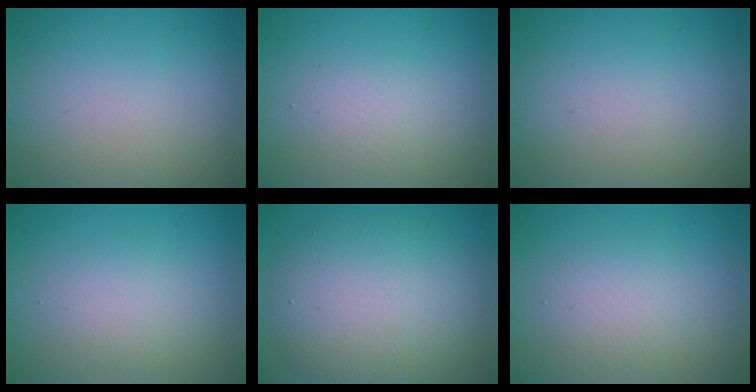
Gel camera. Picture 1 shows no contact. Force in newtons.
{"total": 1.5, "press": 1.5, "slide": 0.1}
{"total": 0.0}
{"total": 2.2, "press": 2.2, "slide": 0.2}
{"total": 7.8, "press": 7.8, "slide": 0.2}
{"total": 2.8, "press": 2.8, "slide": 0.1}